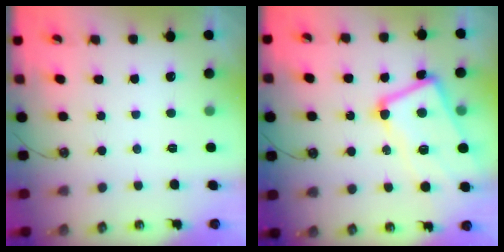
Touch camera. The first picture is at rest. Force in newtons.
{"total": 8.4, "press": 8.3, "slide": 1.6}